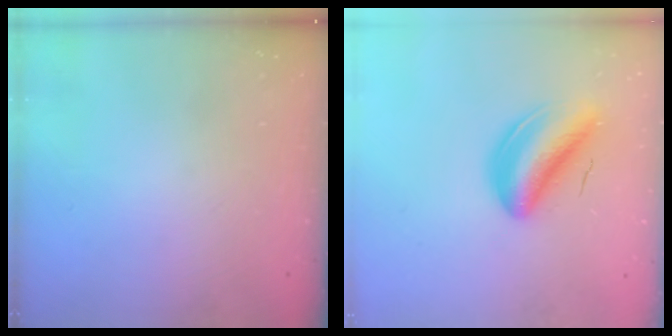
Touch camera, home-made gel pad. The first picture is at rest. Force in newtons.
{"total": 8.2, "press": 7.8, "slide": 2.5}